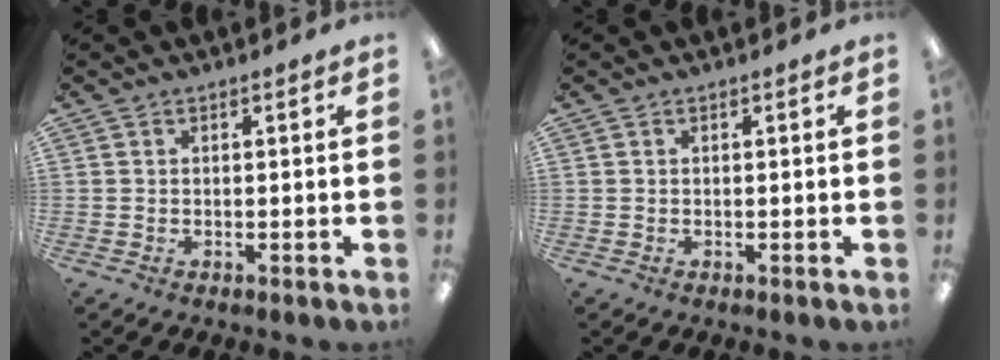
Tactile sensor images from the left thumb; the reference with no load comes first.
{"total": 0.0}